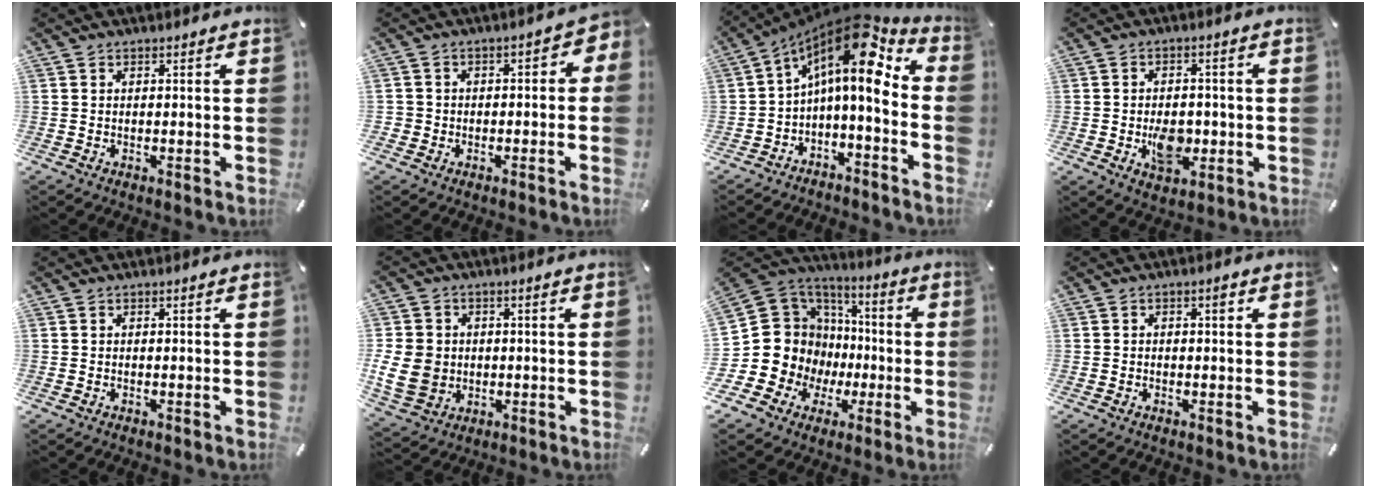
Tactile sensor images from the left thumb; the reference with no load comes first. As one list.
[{"total": 4.2, "force": [-1.5, 3.6, 1.5], "torque": [-0.022, 0.010, -0.032]}, {"total": 15.2, "force": [6.2, 5.9, 12.5], "torque": [-0.189, -0.060, 0.095]}, {"total": 8.4, "force": [-1.8, 5.7, 5.8], "torque": [-0.090, 0.008, -0.026]}, {"total": 0.0}, {"total": 9.7, "force": [-0.4, 8.6, 4.6], "torque": [-0.113, 0.011, -0.006]}, {"total": 14.9, "force": [-2.5, 14.5, 2.2], "torque": [-0.065, -0.022, -0.012]}, {"total": 1.5, "force": [0.1, 1.0, 1.1], "torque": [-0.023, 0.008, -0.002]}]